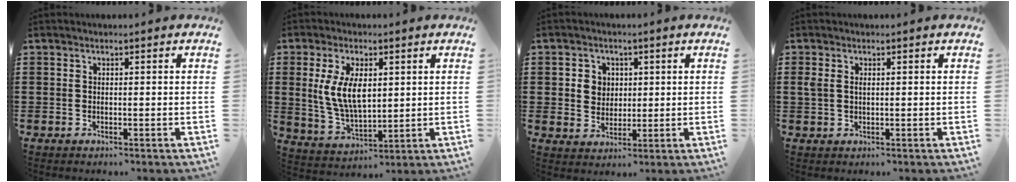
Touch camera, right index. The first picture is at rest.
{"total": 8.7, "force": [1.6, 4.4, 7.3], "torque": [-0.166, 0.005, 0.024]}
{"total": 3.7, "force": [0.9, 3.4, 1.0], "torque": [-0.034, 0.012, 0.015]}
{"total": 1.4, "force": [0.4, 0.8, 1.1], "torque": [-0.032, 0.004, 0.003]}